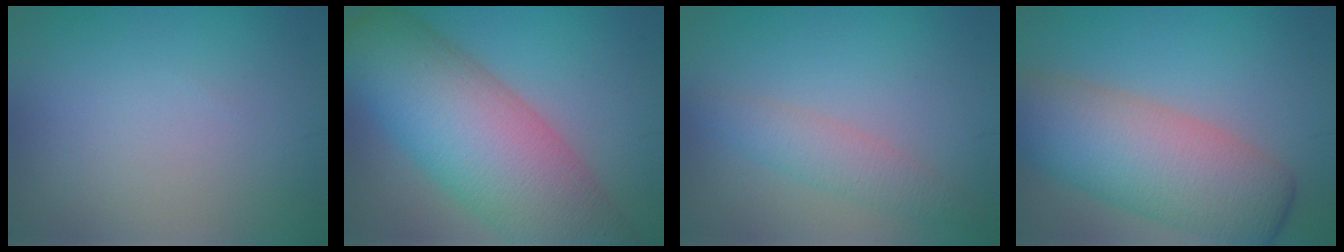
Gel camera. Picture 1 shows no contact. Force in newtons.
{"total": 13.3, "press": 13.3, "slide": 0.6}
{"total": 2.7, "press": 2.6, "slide": 0.2}
{"total": 9.9, "press": 9.9, "slide": 0.5}